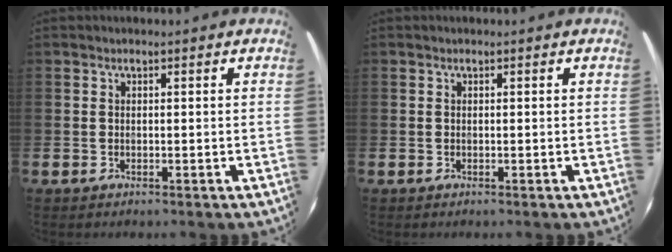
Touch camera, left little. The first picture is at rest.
{"total": 0.0}